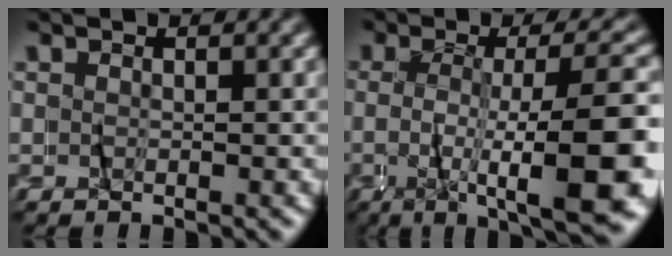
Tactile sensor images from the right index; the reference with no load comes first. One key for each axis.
{"total": 9.5, "fx": -4.0, "fy": 1.5, "fz": 8.5, "tx": -0.120, "ty": -0.004, "tz": -0.062}